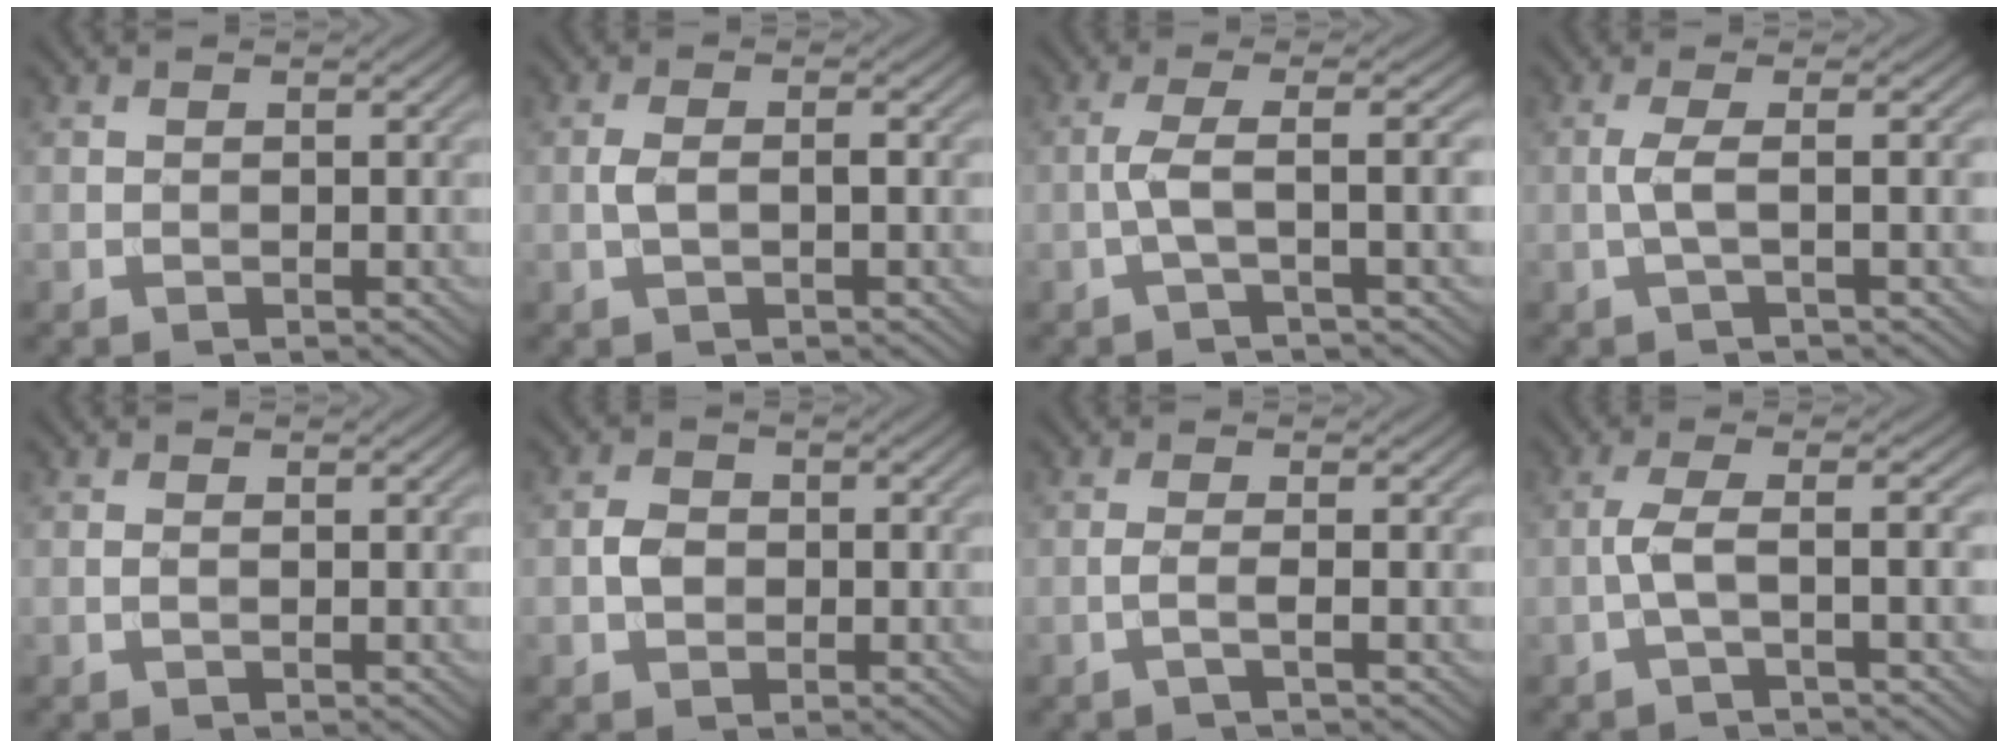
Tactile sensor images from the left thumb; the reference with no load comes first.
{"total": 2.3, "force": [-0.2, 0.8, 2.1], "torque": [-0.050, 0.003, -0.008]}
{"total": 4.6, "force": [-0.9, 0.8, 4.5], "torque": [-0.076, 0.013, -0.032]}
{"total": 3.3, "force": [-0.2, 0.7, 3.3], "torque": [-0.058, 0.008, -0.016]}
{"total": 0.6, "force": [-0.1, 0.2, 0.6], "torque": [-0.013, 0.000, -0.002]}
{"total": 2.6, "force": [-0.4, 2.1, 1.5], "torque": [-0.030, -0.001, -0.014]}
{"total": 1.8, "force": [-0.6, 0.2, 1.7], "torque": [-0.028, 0.008, -0.023]}
{"total": 4.2, "force": [-1.1, 0.7, 4.0], "torque": [-0.071, 0.011, -0.035]}